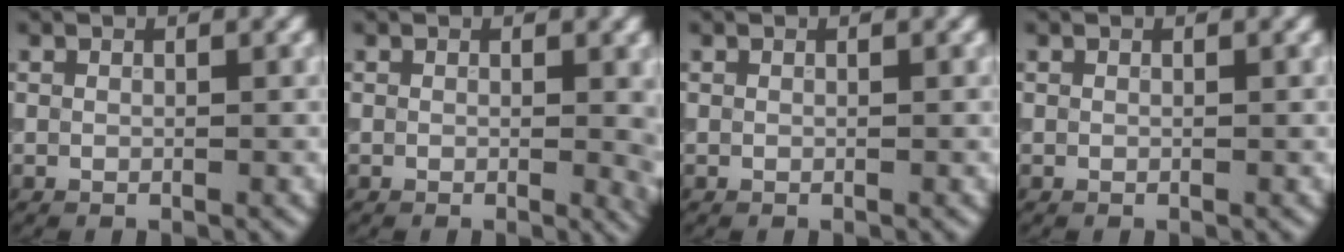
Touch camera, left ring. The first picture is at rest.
{"total": 2.1, "force": [0.1, 0.5, 2.1], "torque": [-0.019, -0.004, 0.000]}
{"total": 0.0}
{"total": 0.0}